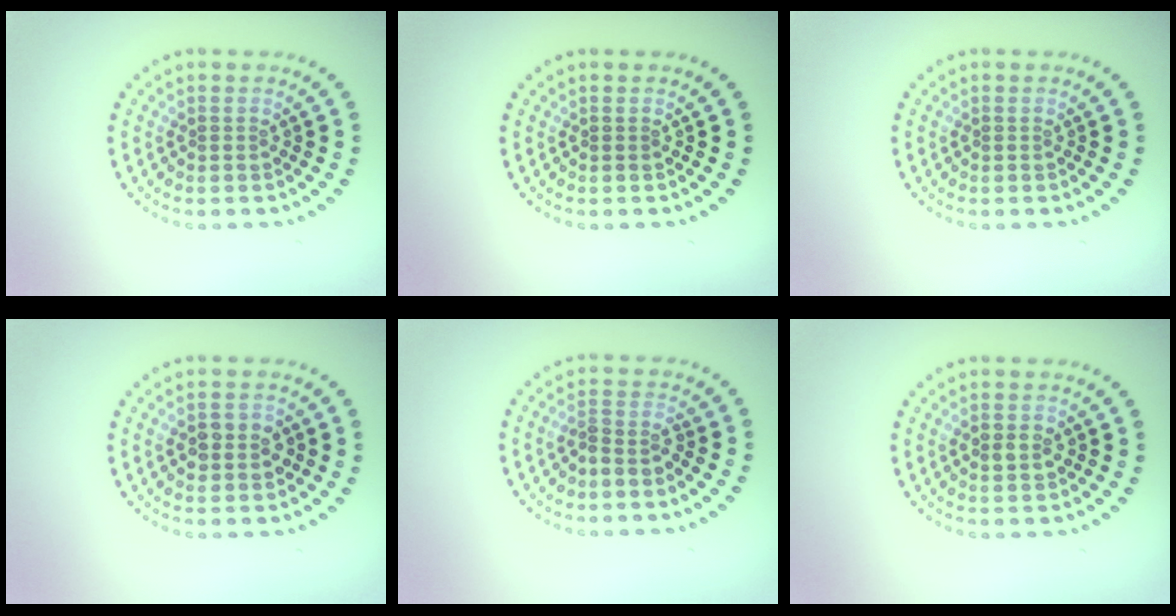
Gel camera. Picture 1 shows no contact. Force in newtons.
{"total": 0.0}
{"total": 0.0}
{"total": 2.6, "press": 2.6, "slide": 0.2}
{"total": 1.9, "press": 1.5, "slide": 1.2}
{"total": 1.7, "press": 1.7, "slide": 0.2}